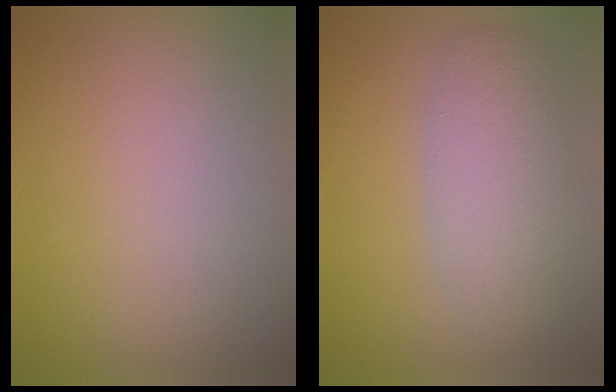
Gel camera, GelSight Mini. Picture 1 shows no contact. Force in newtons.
{"total": 4.2, "press": 4.2, "slide": 0.1}